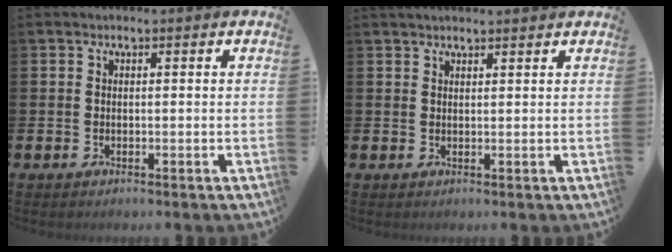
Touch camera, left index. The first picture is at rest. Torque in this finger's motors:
{"motor_torque": [0.83, -1.01, 0.13, 0.07]}